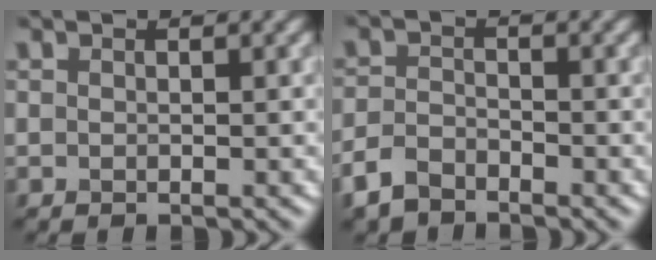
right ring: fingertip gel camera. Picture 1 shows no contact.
{"total": 2.9, "force": [-2.4, 1.3, 1.1], "torque": [-0.023, -0.004, -0.060]}